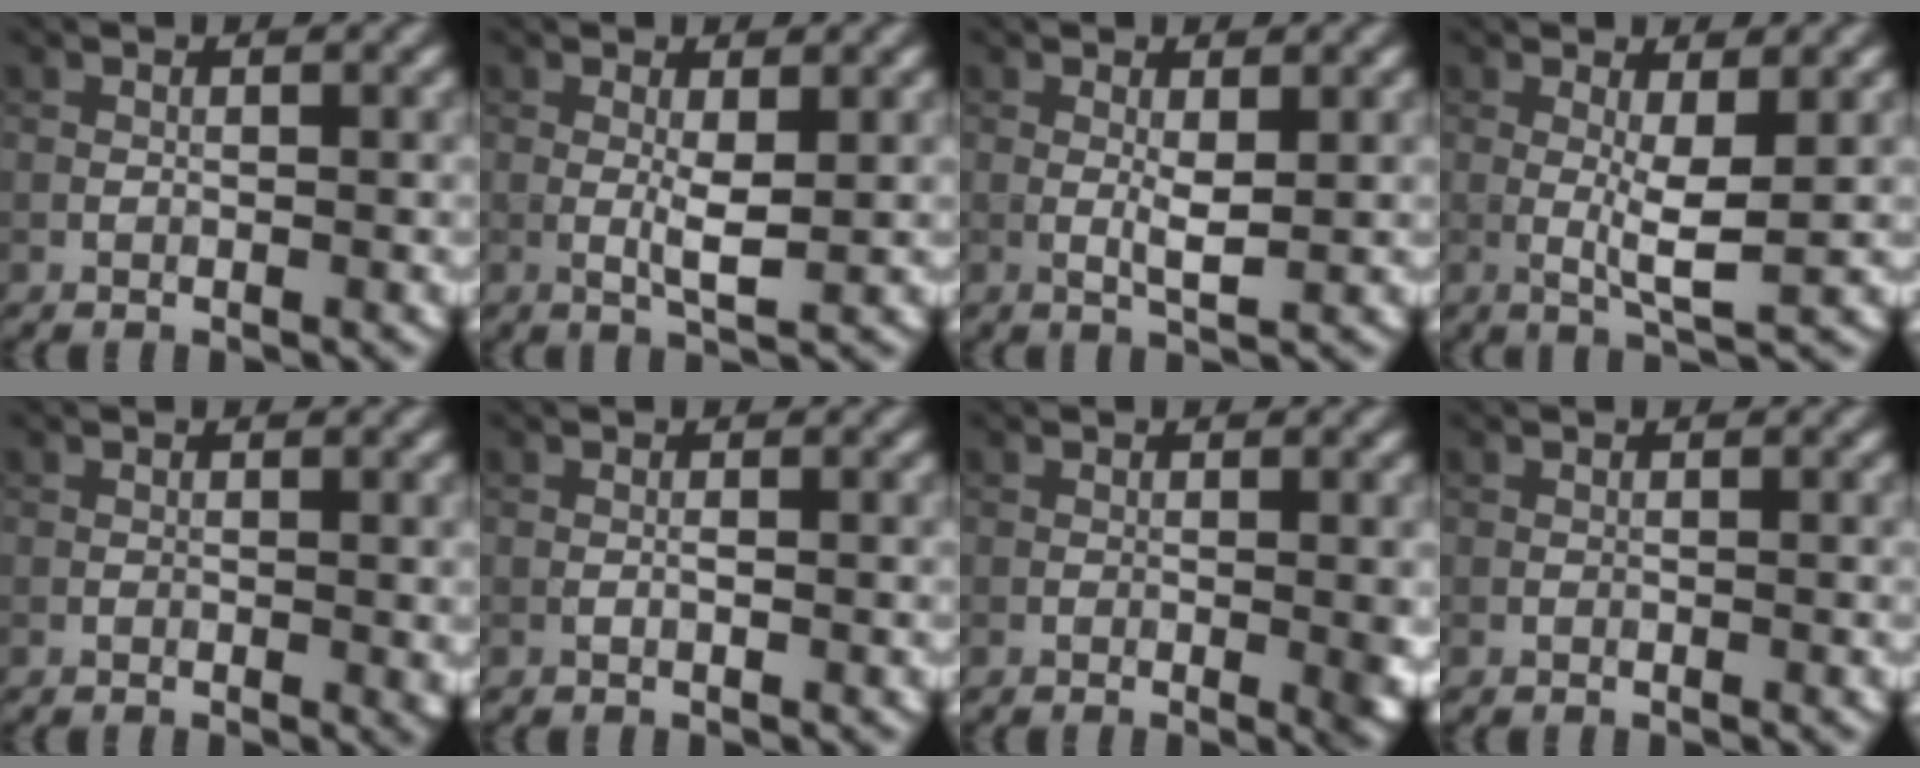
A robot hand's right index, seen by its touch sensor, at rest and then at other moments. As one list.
[{"total": 1.9, "force": [0.2, 0.3, 1.9], "torque": [-0.037, -0.003, 0.005]}, {"total": 1.5, "force": [0.3, 0.3, 1.4], "torque": [-0.030, -0.001, 0.006]}, {"total": 2.9, "force": [0.4, 0.5, 2.8], "torque": [-0.051, -0.010, 0.010]}, {"total": 0.8, "force": [0.2, 0.3, 0.7], "torque": [-0.008, -0.002, 0.006]}, {"total": 0.0}, {"total": 1.7, "force": [0.1, 0.3, 1.7], "torque": [-0.021, -0.006, 0.004]}, {"total": 0.0}]